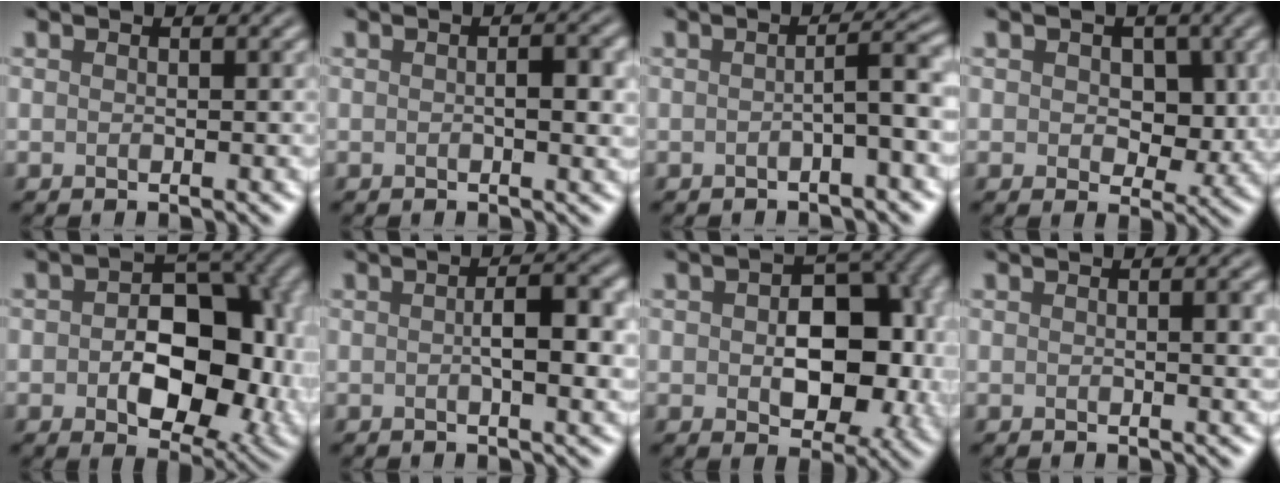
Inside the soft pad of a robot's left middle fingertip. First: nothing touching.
{"total": 2.5, "force": [0.0, 0.7, 2.4], "torque": [-0.038, 0.001, -0.001]}
{"total": 2.8, "force": [-0.7, 0.4, 2.7], "torque": [-0.039, 0.016, -0.017]}
{"total": 3.9, "force": [0.8, 2.6, 2.8], "torque": [-0.039, -0.008, 0.007]}
{"total": 12.0, "force": [-1.0, 7.6, 9.2], "torque": [-0.114, -0.010, -0.007]}
{"total": 4.2, "force": [0.0, 1.1, 4.1], "torque": [-0.065, 0.003, 0.000]}
{"total": 10.2, "force": [-0.2, 6.5, 7.8], "torque": [-0.100, -0.007, 0.003]}
{"total": 2.1, "force": [0.2, 0.5, 2.0], "torque": [-0.022, 0.003, 0.002]}